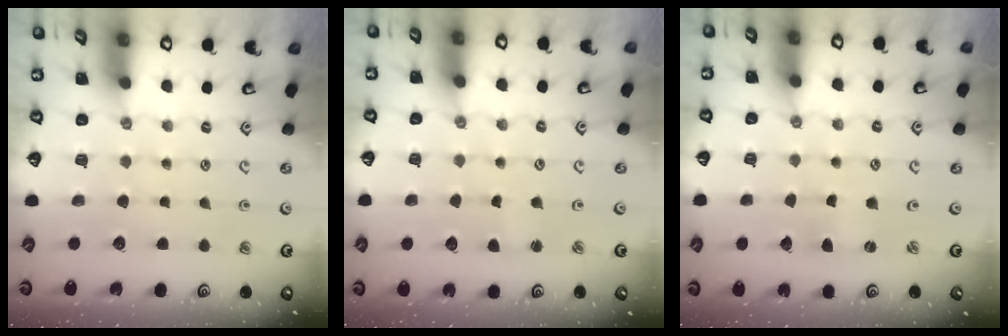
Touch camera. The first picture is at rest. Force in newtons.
{"total": 1.3, "press": 1.2, "slide": 0.1}
{"total": 0.0}